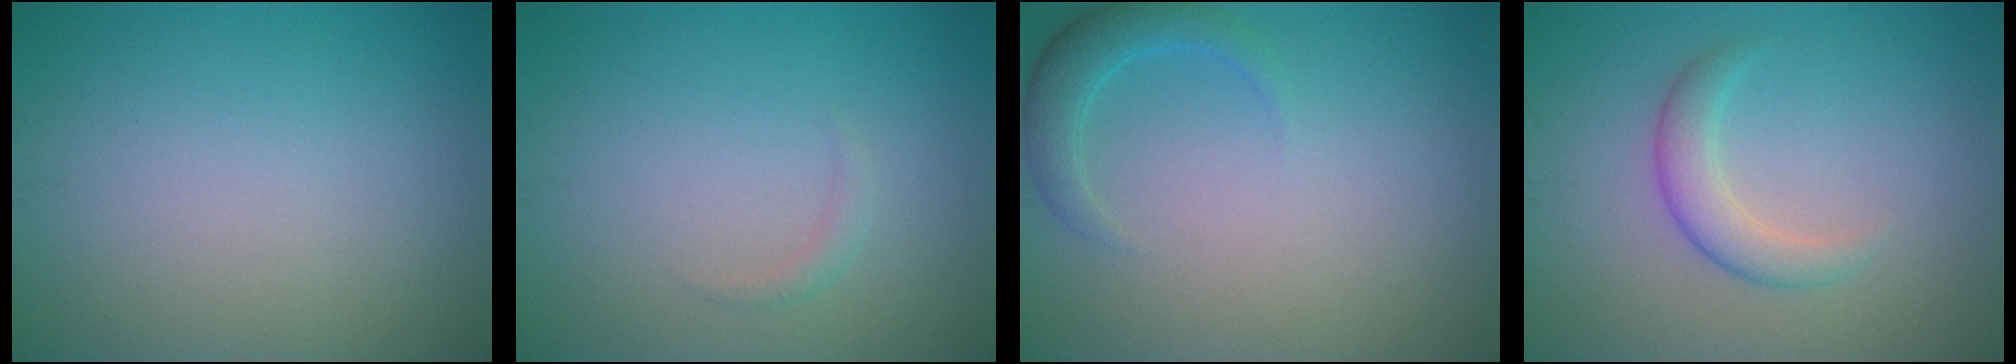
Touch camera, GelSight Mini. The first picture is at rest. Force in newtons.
{"total": 0.9, "press": 0.9, "slide": 0.1}
{"total": 2.4, "press": 2.4, "slide": 0.1}
{"total": 2.5, "press": 2.5, "slide": 0.1}